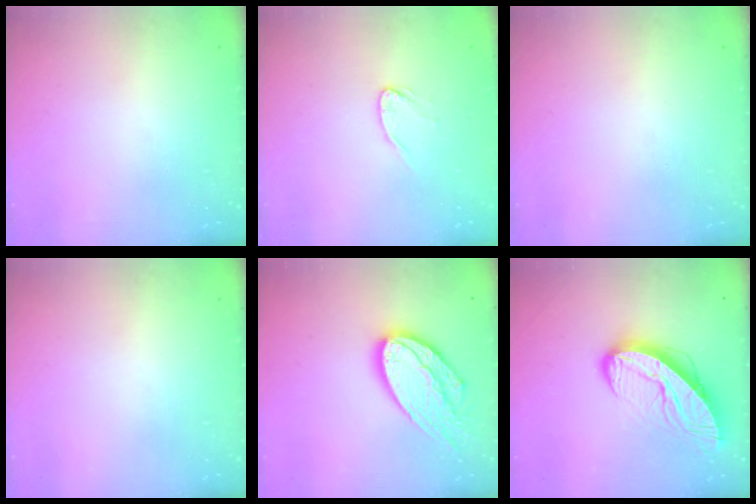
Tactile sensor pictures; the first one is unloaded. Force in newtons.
{"total": 4.2, "press": 4.1, "slide": 0.4}
{"total": 0.0}
{"total": 0.0}
{"total": 18.4, "press": 18.3, "slide": 1.6}
{"total": 12.4, "press": 12.4, "slide": 1.1}